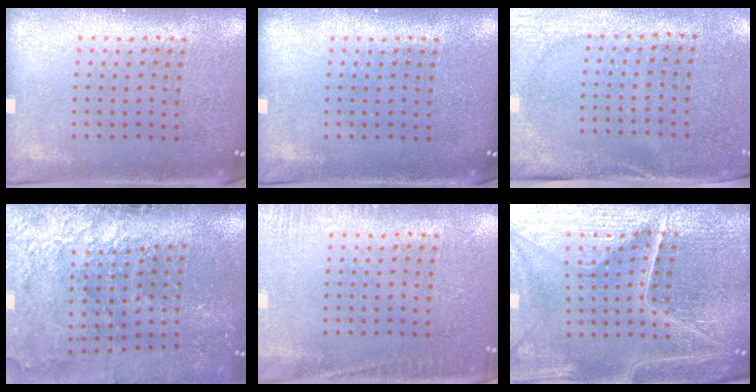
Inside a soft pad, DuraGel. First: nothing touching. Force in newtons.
{"total": 0.0}
{"total": 2.7, "press": 2.1, "slide": 1.6}
{"total": 4.7, "press": 3.6, "slide": 3.1}
{"total": 2.4, "press": 2.4, "slide": 0.4}
{"total": 6.5, "press": 5.7, "slide": 3.1}